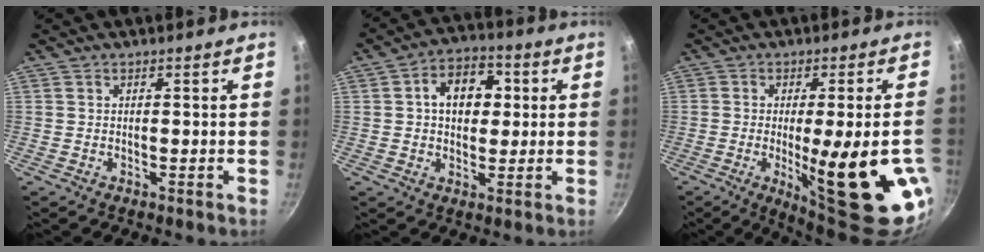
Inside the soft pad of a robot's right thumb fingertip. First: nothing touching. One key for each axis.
{"total": 9.5, "fx": 1.6, "fy": 7.0, "fz": 6.3, "tx": -0.054, "ty": 0.014, "tz": 0.012}
{"total": 20.8, "fx": -5.2, "fy": 4.6, "fz": 19.6, "tx": -0.247, "ty": -0.008, "tz": -0.057}